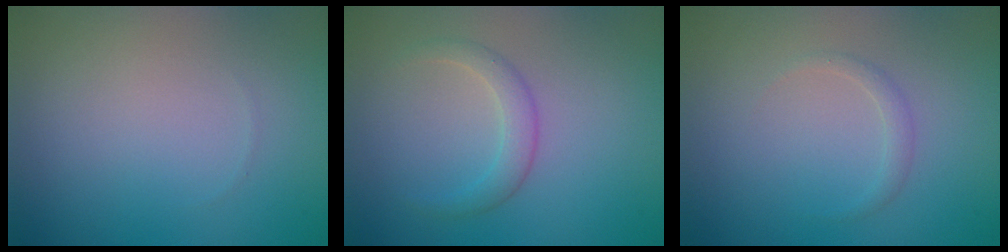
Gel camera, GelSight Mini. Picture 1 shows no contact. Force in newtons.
{"total": 1.9, "press": 1.9, "slide": 0.1}
{"total": 1.0, "press": 1.0, "slide": 0.0}